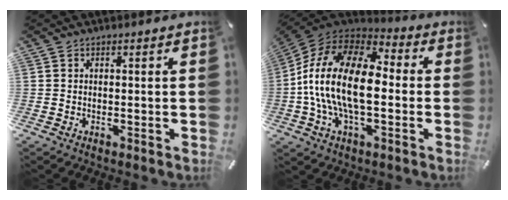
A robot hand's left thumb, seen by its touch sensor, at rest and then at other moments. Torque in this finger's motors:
{"motor_torque": [0.18, 3.31, 1.88, -0.89, 1.05]}